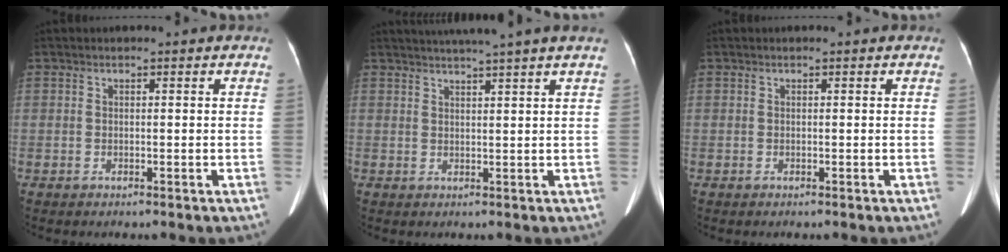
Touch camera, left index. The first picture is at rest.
{"total": 6.3, "force": [5.5, -1.2, 2.7], "torque": [-0.038, 0.015, 0.071]}
{"total": 0.0}